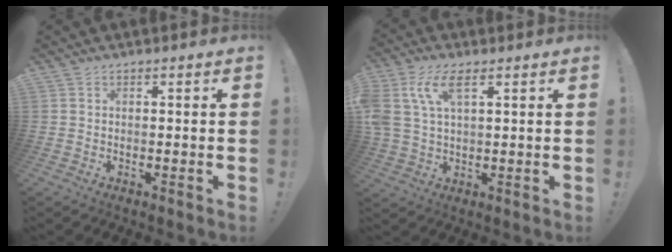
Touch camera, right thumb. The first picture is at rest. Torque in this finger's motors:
{"motor_torque": [1.74, 1.75, 1.57, 0.53, 0.54]}